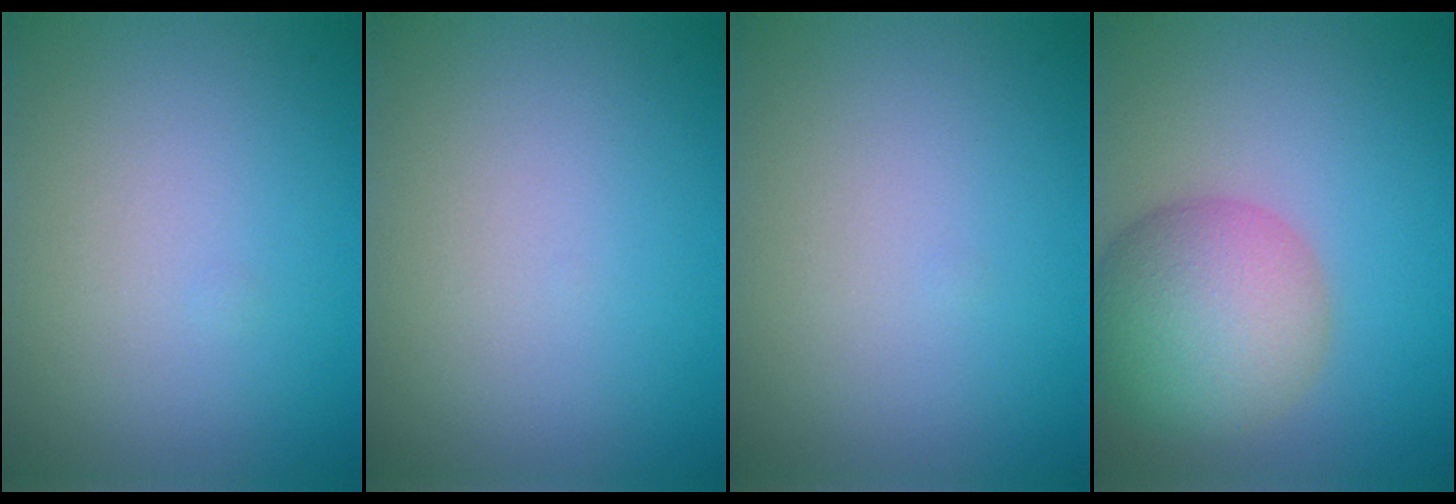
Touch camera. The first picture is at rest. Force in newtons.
{"total": 0.0}
{"total": 0.0}
{"total": 7.8, "press": 7.8, "slide": 0.3}